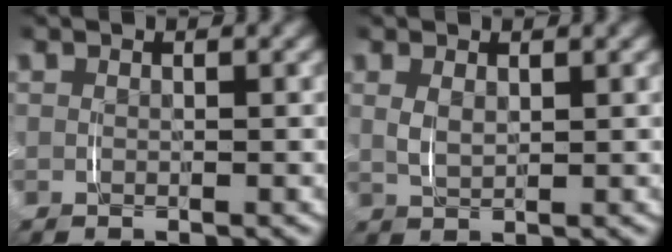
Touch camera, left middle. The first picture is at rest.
{"total": 1.1, "force": [0.6, 0.1, 0.9], "torque": [-0.021, -0.006, 0.019]}